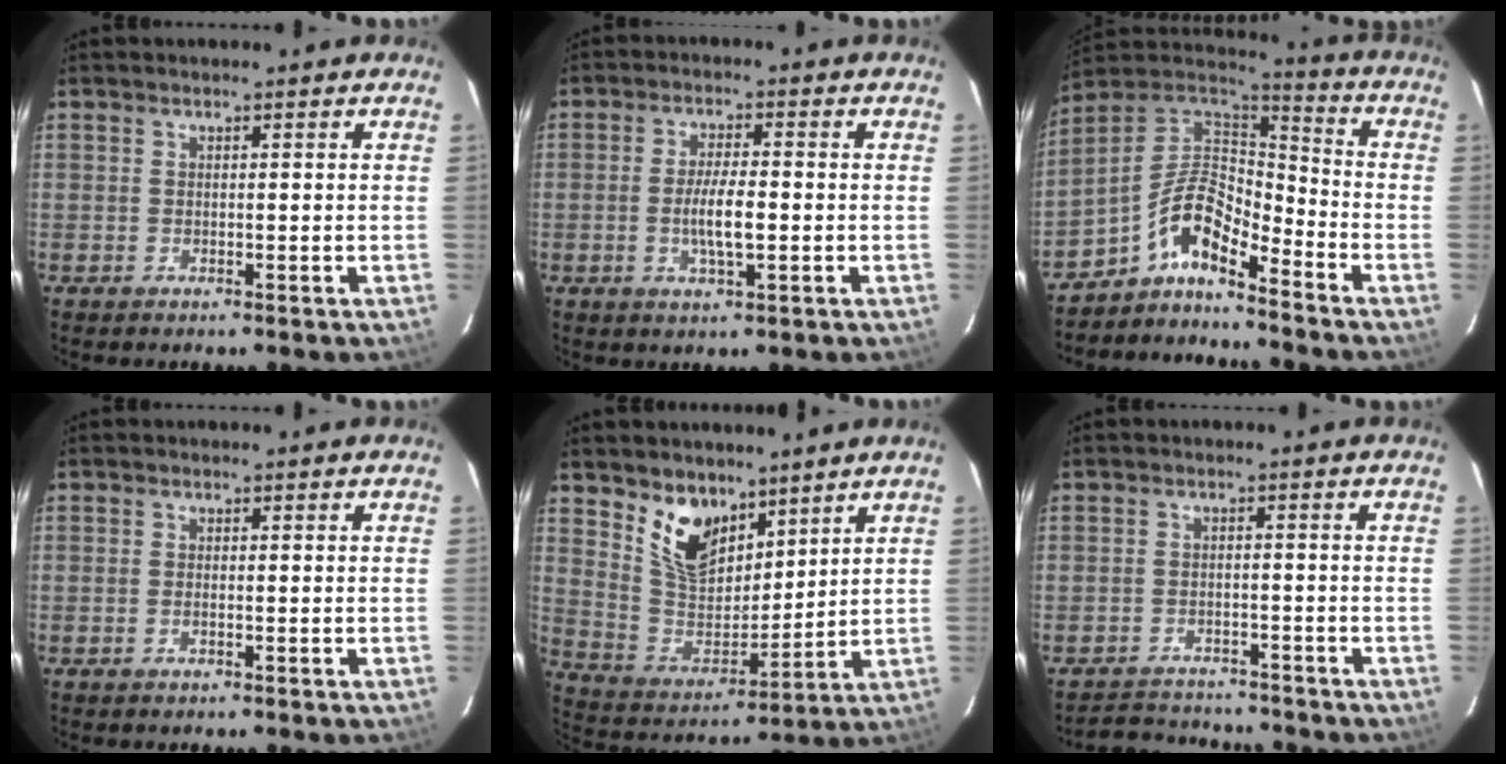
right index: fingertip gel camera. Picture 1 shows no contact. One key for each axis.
{"total": 5.7, "fx": -1.1, "fy": 1.4, "fz": 5.4, "tx": -0.104, "ty": -0.004, "tz": -0.017}
{"total": 9.9, "fx": -6.8, "fy": 2.9, "fz": 6.5, "tx": -0.134, "ty": 0.029, "tz": -0.143}
{"total": 0.6, "fx": -0.2, "fy": 0.1, "fz": 0.6, "tx": -0.013, "ty": 0.001, "tz": -0.005}
{"total": 12.1, "fx": 7.9, "fy": 6.9, "fz": 5.9, "tx": -0.117, "ty": -0.005, "tz": 0.161}
{"total": 7.3, "fx": -6.7, "fy": 2.8, "fz": 0.8, "tx": -0.030, "ty": 0.022, "tz": -0.097}